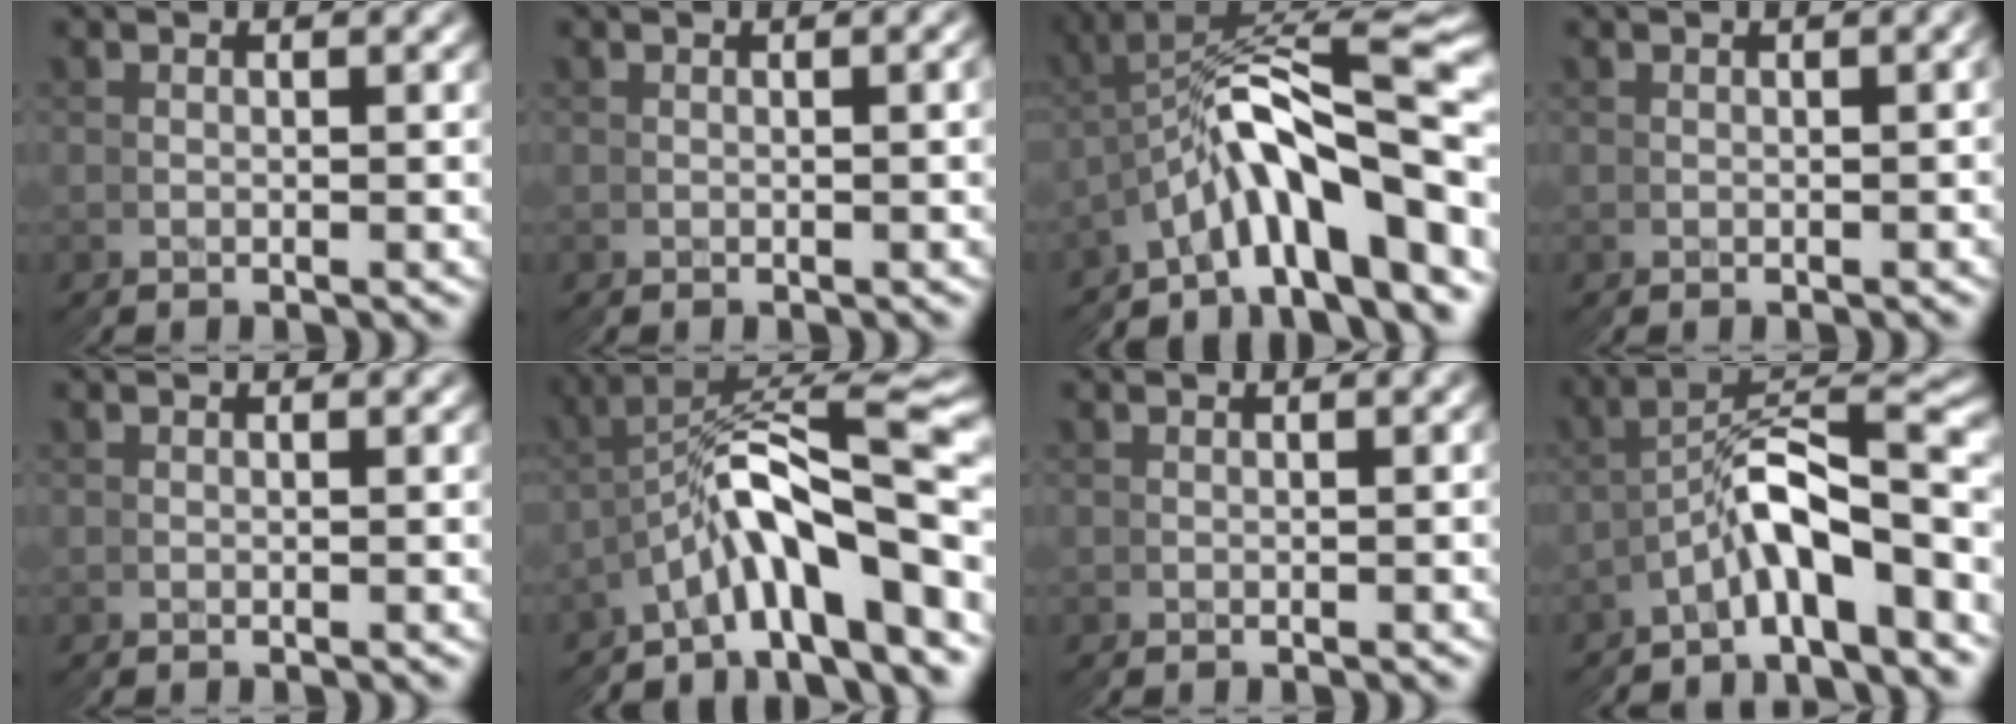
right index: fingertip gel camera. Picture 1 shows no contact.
{"total": 0.0}
{"total": 11.0, "force": [-0.2, 5.3, 9.7], "torque": [-0.150, 0.012, 0.004]}
{"total": 0.0}
{"total": 0.0}
{"total": 8.8, "force": [-0.4, 3.9, 7.9], "torque": [-0.125, 0.010, 0.000]}
{"total": 0.0}
{"total": 6.5, "force": [-2.1, 3.2, 5.3], "torque": [-0.083, 0.000, -0.024]}